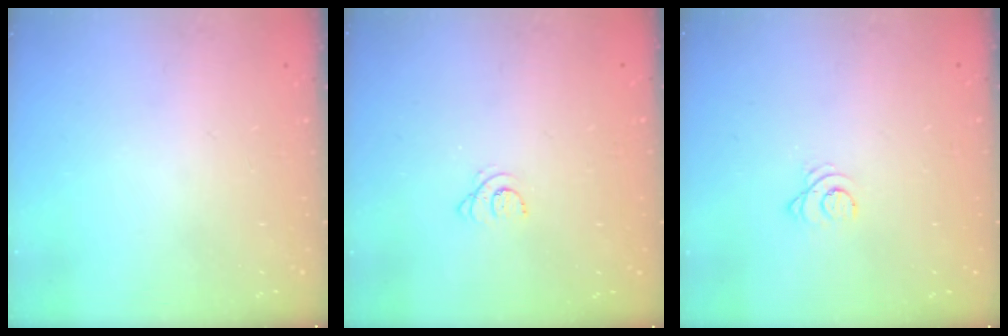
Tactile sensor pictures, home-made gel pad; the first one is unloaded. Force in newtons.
{"total": 3.8, "press": 3.8, "slide": 0.3}
{"total": 2.5, "press": 2.5, "slide": 0.3}